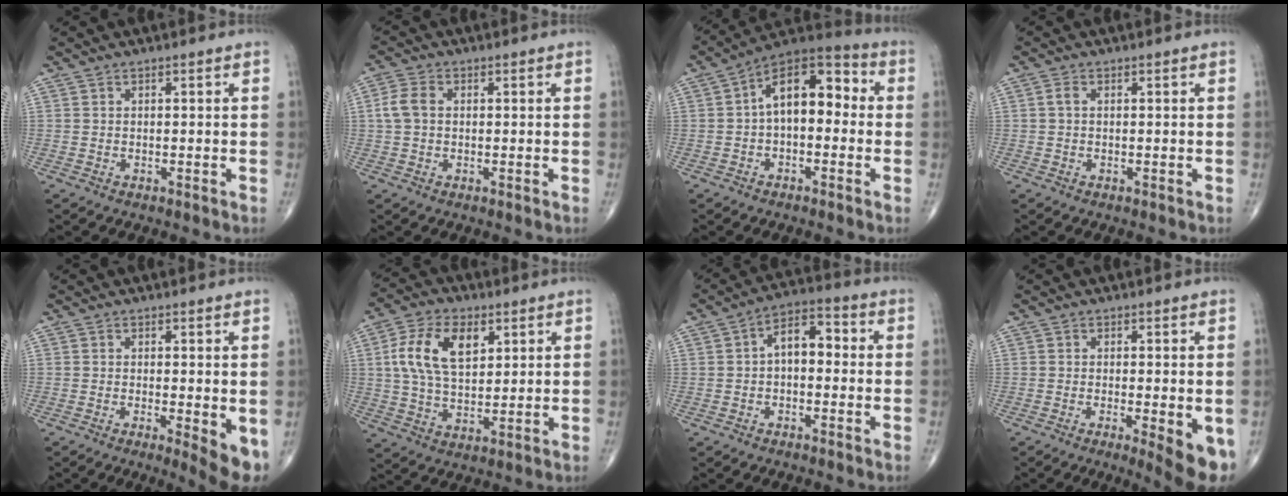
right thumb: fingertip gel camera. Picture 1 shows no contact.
{"total": 4.3, "force": [0.3, 3.0, 3.1], "torque": [-0.070, 0.012, 0.002]}
{"total": 13.0, "force": [0.3, 7.4, 10.7], "torque": [-0.132, 0.046, -0.013]}
{"total": 1.2, "force": [0.1, 0.7, 0.9], "torque": [-0.018, 0.002, -0.003]}
{"total": 5.9, "force": [-0.9, 1.5, 5.6], "torque": [-0.078, -0.017, -0.015]}
{"total": 12.7, "force": [3.9, 7.2, 9.7], "torque": [-0.170, -0.003, 0.071]}
{"total": 7.4, "force": [-0.1, 4.4, 5.9], "torque": [-0.072, 0.031, -0.015]}
{"total": 7.7, "force": [-2.4, 1.8, 7.1], "torque": [-0.093, -0.020, -0.034]}